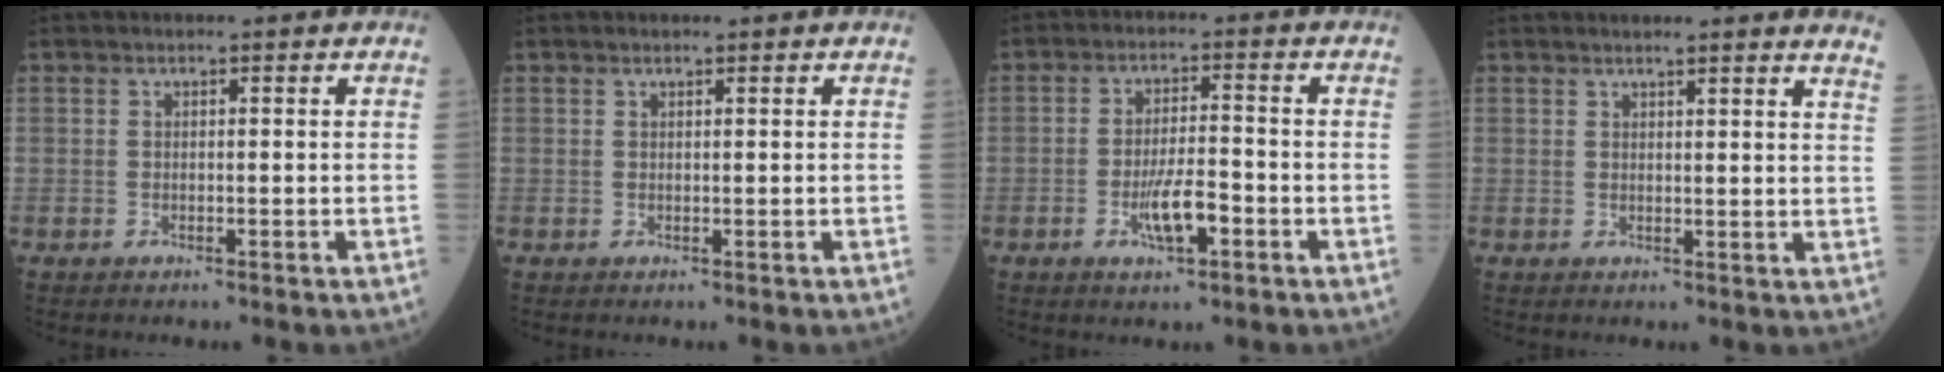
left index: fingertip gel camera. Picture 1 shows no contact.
{"total": 0.6, "force": [0.5, 0.1, 0.2], "torque": [-0.009, 0.003, 0.011]}
{"total": 5.5, "force": [-2.4, 1.4, 4.8], "torque": [-0.095, -0.005, -0.041]}
{"total": 8.6, "force": [8.1, -0.3, 2.7], "torque": [-0.025, -0.036, 0.067]}